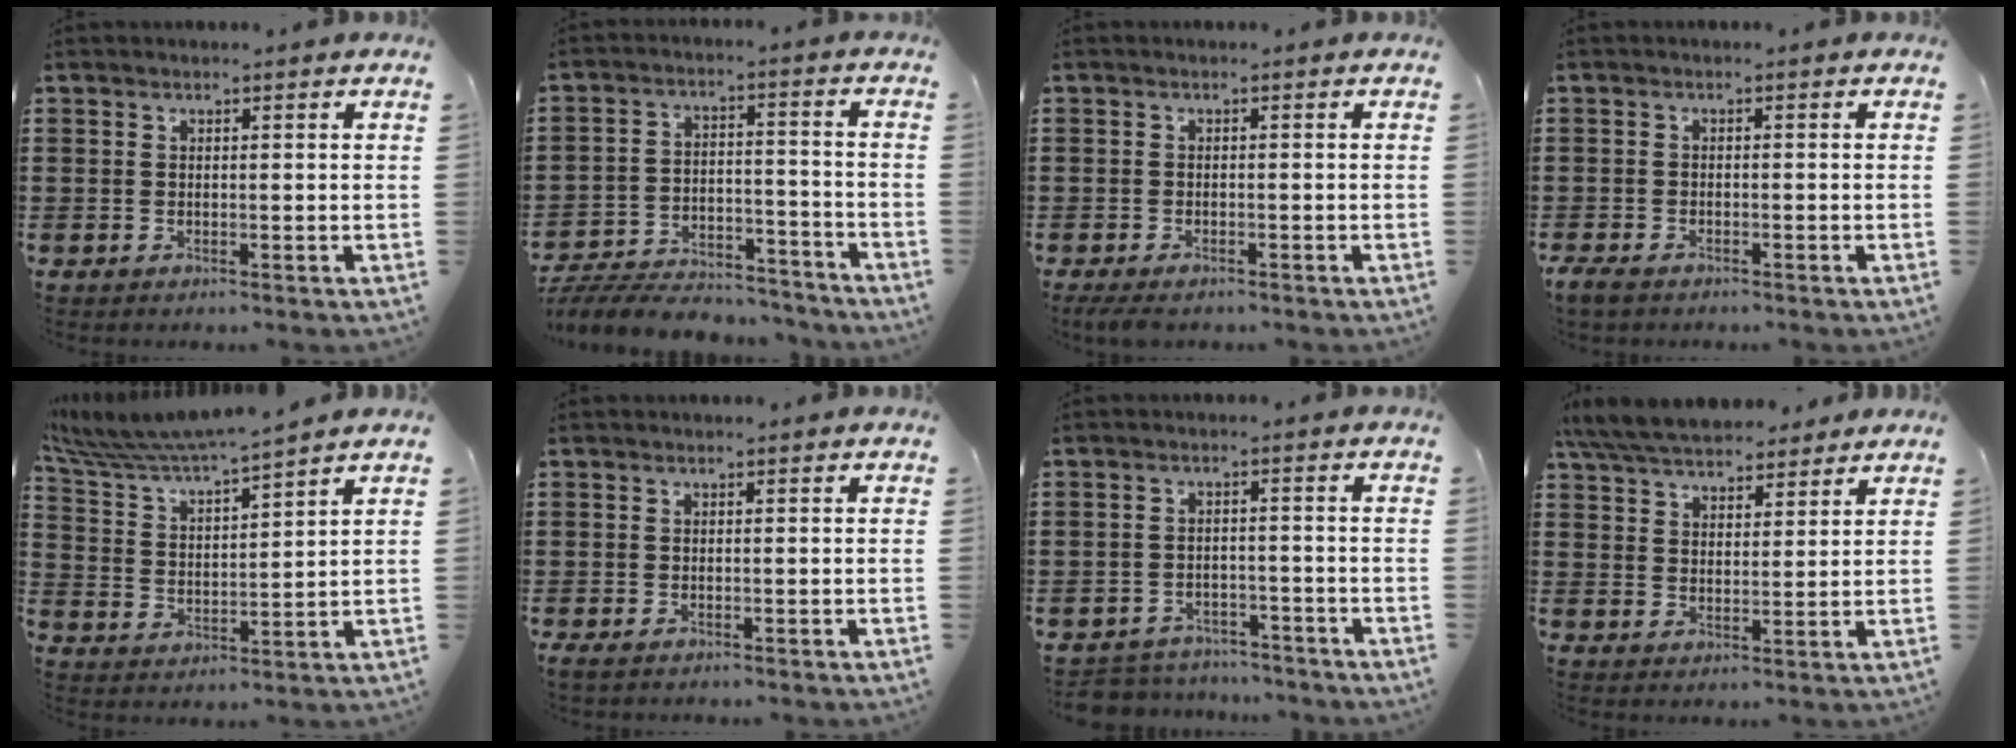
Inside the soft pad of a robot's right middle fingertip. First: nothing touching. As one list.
[{"total": 7.3, "force": [-7.1, 1.3, 1.4], "torque": [-0.027, 0.016, -0.138]}, {"total": 1.2, "force": [-0.9, 0.4, 0.6], "torque": [-0.020, -0.005, -0.020]}, {"total": 1.7, "force": [-1.4, 0.6, 0.7], "torque": [-0.031, -0.004, -0.031]}, {"total": 5.7, "force": [5.5, -0.2, 1.6], "torque": [-0.057, -0.038, 0.091]}, {"total": 0.6, "force": [-0.4, 0.2, 0.4], "torque": [-0.017, -0.007, -0.010]}, {"total": 3.6, "force": [-3.6, 0.6, -0.3], "torque": [-0.005, -0.002, -0.076]}, {"total": 7.2, "force": [6.8, 1.7, 1.9], "torque": [-0.062, -0.017, 0.128]}]